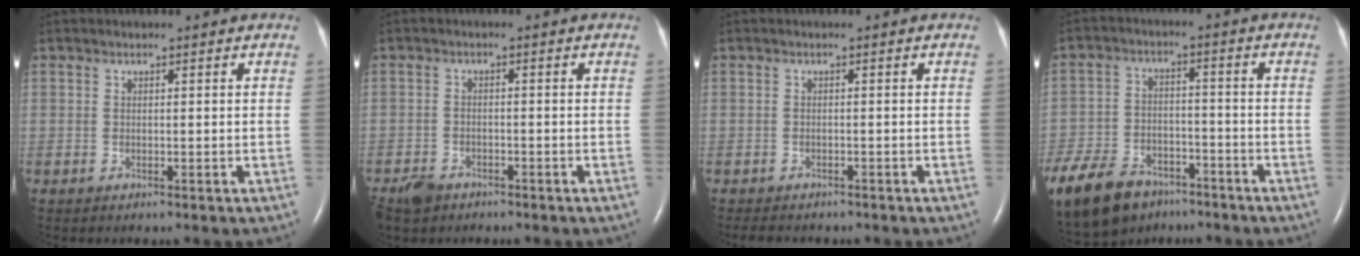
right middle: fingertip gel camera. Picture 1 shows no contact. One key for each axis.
{"total": 3.8, "fx": -2.9, "fy": 2.2, "fz": 1.1, "tx": -0.030, "ty": -0.001, "tz": -0.048}
{"total": 5.0, "fx": -4.2, "fy": 1.8, "fz": 1.9, "tx": -0.031, "ty": -0.007, "tz": -0.053}
{"total": 18.5, "fx": -12.7, "fy": 10.4, "fz": 8.6, "tx": -0.244, "ty": -0.019, "tz": -0.206}